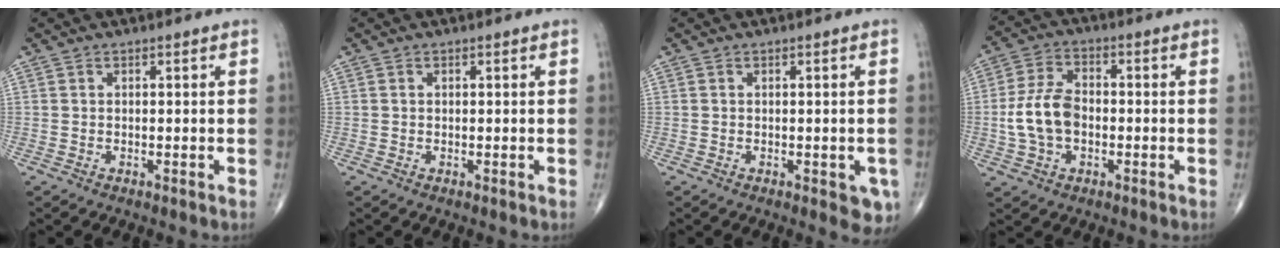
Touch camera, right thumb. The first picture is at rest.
{"total": 0.0}
{"total": 3.9, "force": [-1.3, 1.7, 3.2], "torque": [-0.013, -0.003, -0.014]}
{"total": 9.5, "force": [-1.3, 6.1, 7.2], "torque": [-0.138, 0.021, -0.028]}